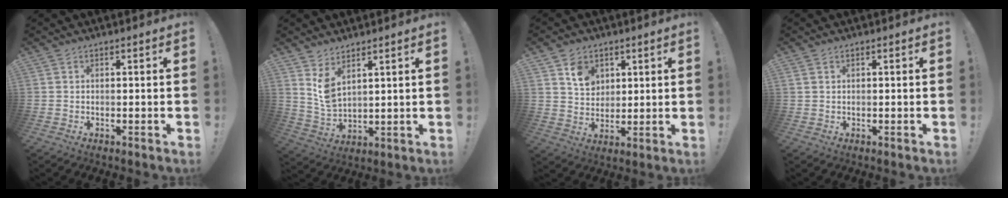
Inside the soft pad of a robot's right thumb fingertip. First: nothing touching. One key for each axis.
{"total": 6.7, "fx": 4.7, "fy": 2.9, "fz": 3.9, "tx": -0.071, "ty": -0.036, "tz": 0.086}
{"total": 7.9, "fx": 4.3, "fy": 6.1, "fz": 2.6, "tx": -0.027, "ty": -0.026, "tz": 0.081}
{"total": 0.9, "fx": 0.6, "fy": 0.5, "fz": 0.5, "tx": -0.009, "ty": 0.001, "tz": 0.012}